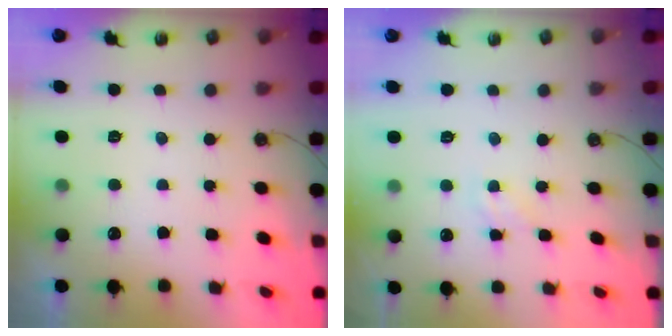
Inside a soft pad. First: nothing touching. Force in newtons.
{"total": 1.4, "press": 1.4, "slide": 0.2}